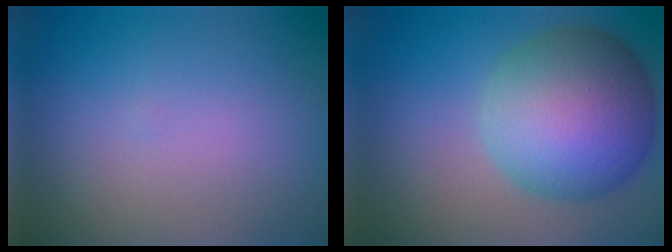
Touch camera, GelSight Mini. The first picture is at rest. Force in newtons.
{"total": 10.8, "press": 10.8, "slide": 0.3}